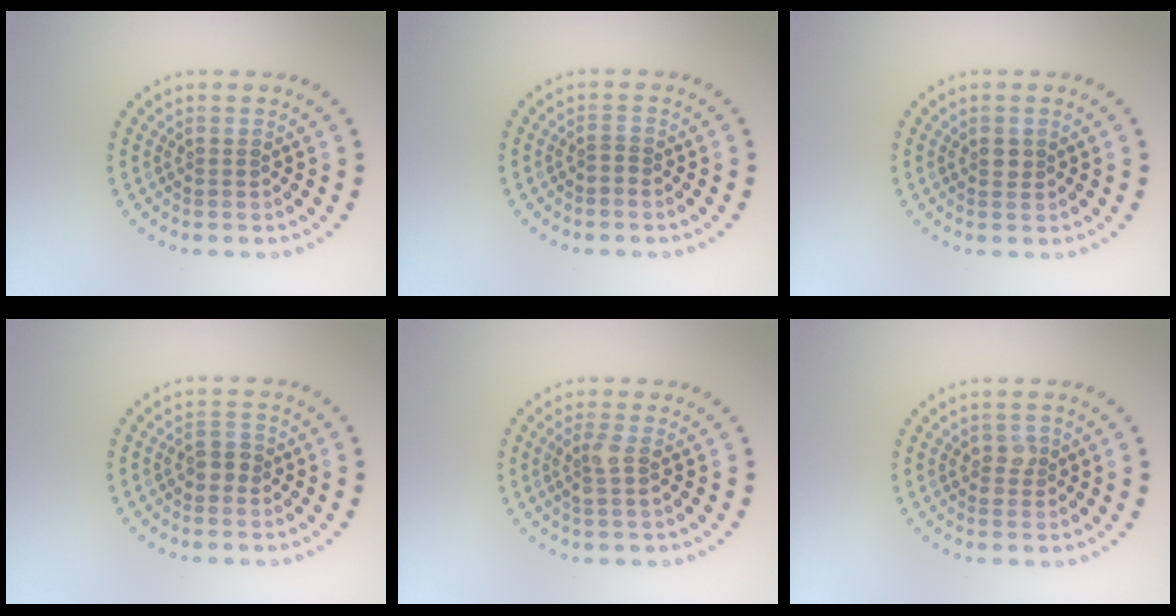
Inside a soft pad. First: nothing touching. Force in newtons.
{"total": 0.6, "press": 0.4, "slide": 0.5}
{"total": 1.0, "press": 1.0, "slide": 0.4}
{"total": 1.5, "press": 1.3, "slide": 0.7}
{"total": 1.7, "press": 1.4, "slide": 1.0}
{"total": 1.2, "press": 1.1, "slide": 0.4}